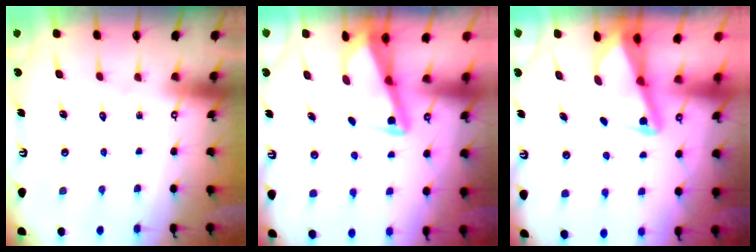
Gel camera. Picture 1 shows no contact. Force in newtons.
{"total": 3.0, "press": 3.0, "slide": 0.3}
{"total": 2.6, "press": 2.5, "slide": 0.6}